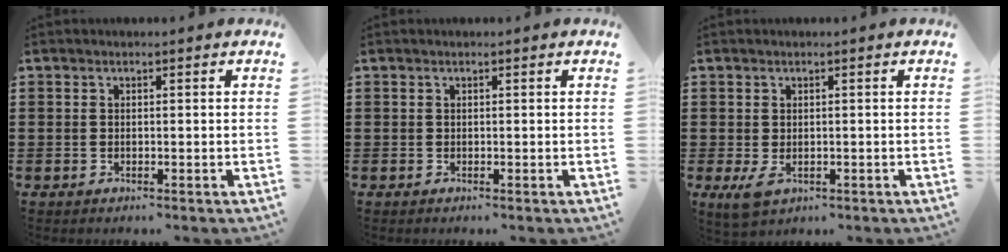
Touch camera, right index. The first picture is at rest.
{"total": 0.0}
{"total": 2.1, "force": [-0.8, 1.0, 1.6], "torque": [-0.044, -0.008, -0.017]}